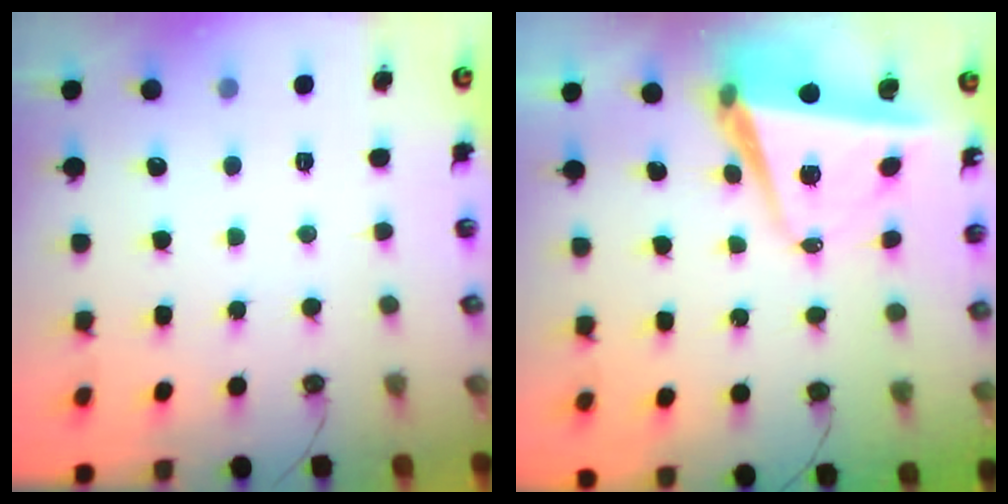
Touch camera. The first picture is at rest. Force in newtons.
{"total": 6.8, "press": 5.9, "slide": 3.5}